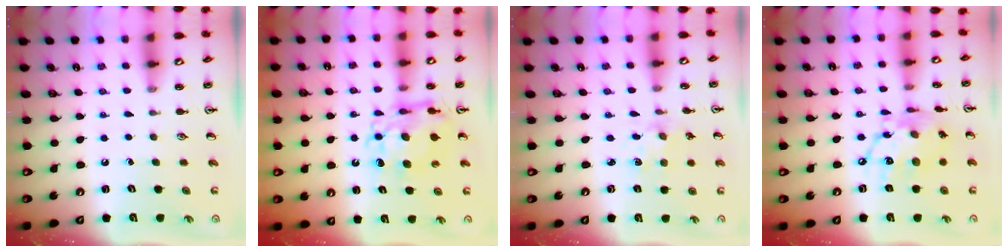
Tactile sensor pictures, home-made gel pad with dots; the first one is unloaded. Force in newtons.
{"total": 10.9, "press": 10.8, "slide": 1.4}
{"total": 1.8, "press": 1.8, "slide": 0.4}
{"total": 14.1, "press": 14.0, "slide": 1.1}